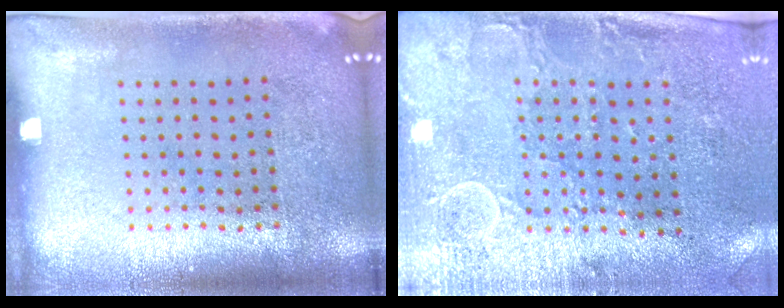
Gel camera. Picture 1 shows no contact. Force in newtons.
{"total": 2.9, "press": 2.4, "slide": 1.7}